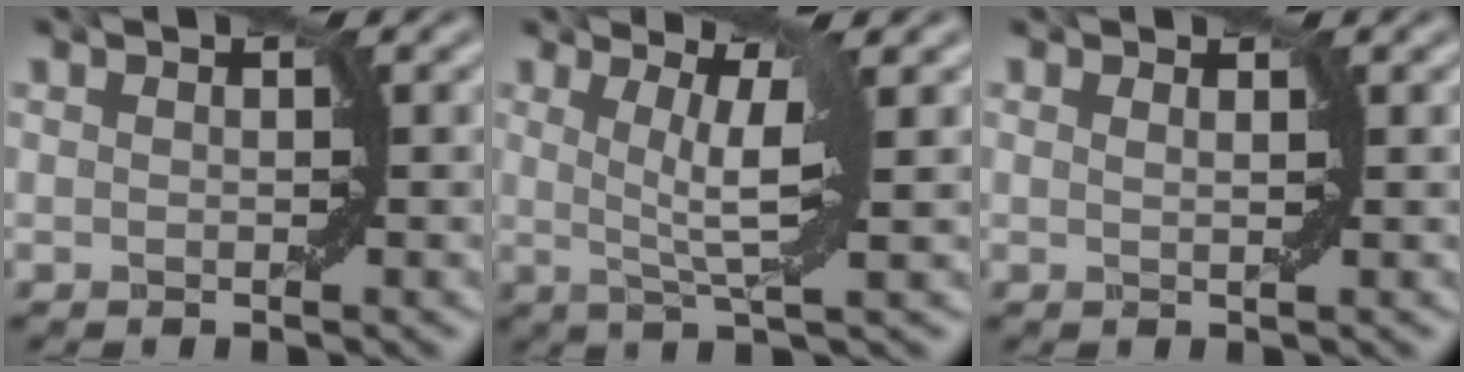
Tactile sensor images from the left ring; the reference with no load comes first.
{"total": 4.0, "force": [0.3, 0.4, 4.0], "torque": [-0.078, 0.000, 0.014]}
{"total": 1.0, "force": [0.7, 0.4, 0.5], "torque": [-0.004, 0.008, -0.006]}